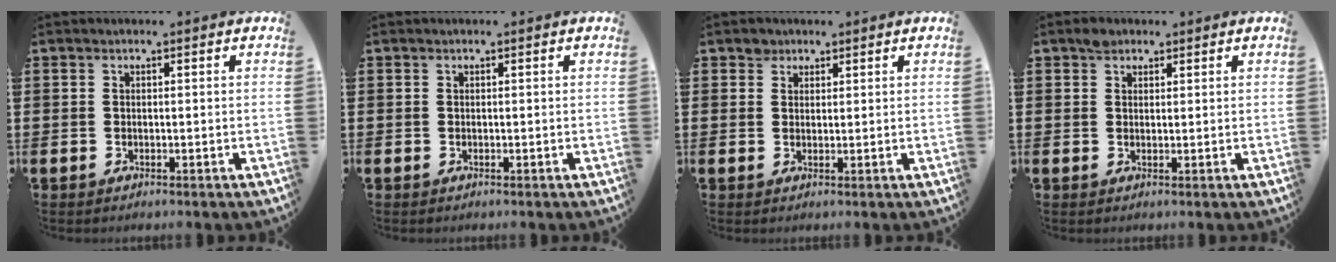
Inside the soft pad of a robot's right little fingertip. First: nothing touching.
{"total": 0.0}
{"total": 1.5, "force": [1.0, 1.0, -0.1], "torque": [0.020, -0.002, 0.016]}
{"total": 1.4, "force": [1.1, 0.8, 0.2], "torque": [0.007, -0.001, 0.018]}